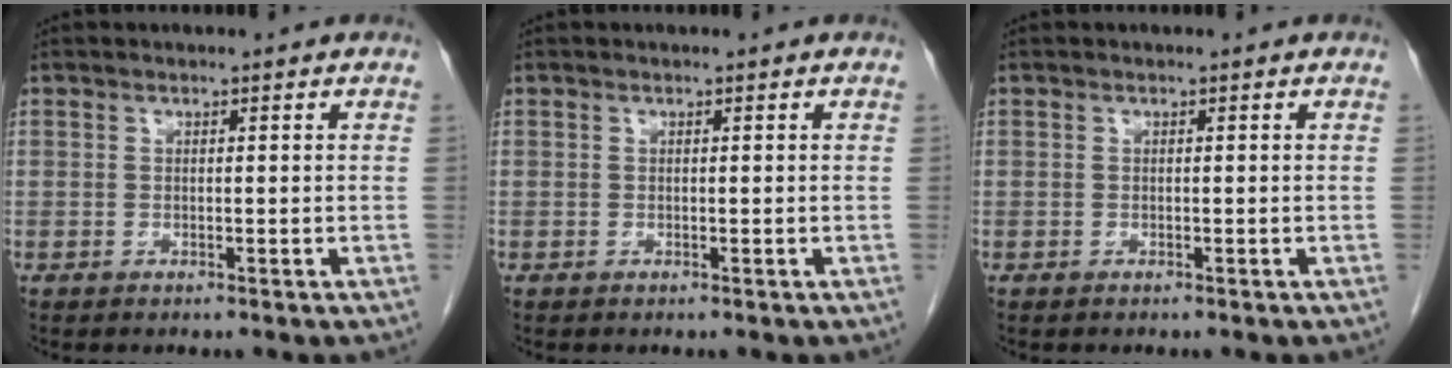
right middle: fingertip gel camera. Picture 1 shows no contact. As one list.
[{"total": 0.0}, {"total": 0.0}]